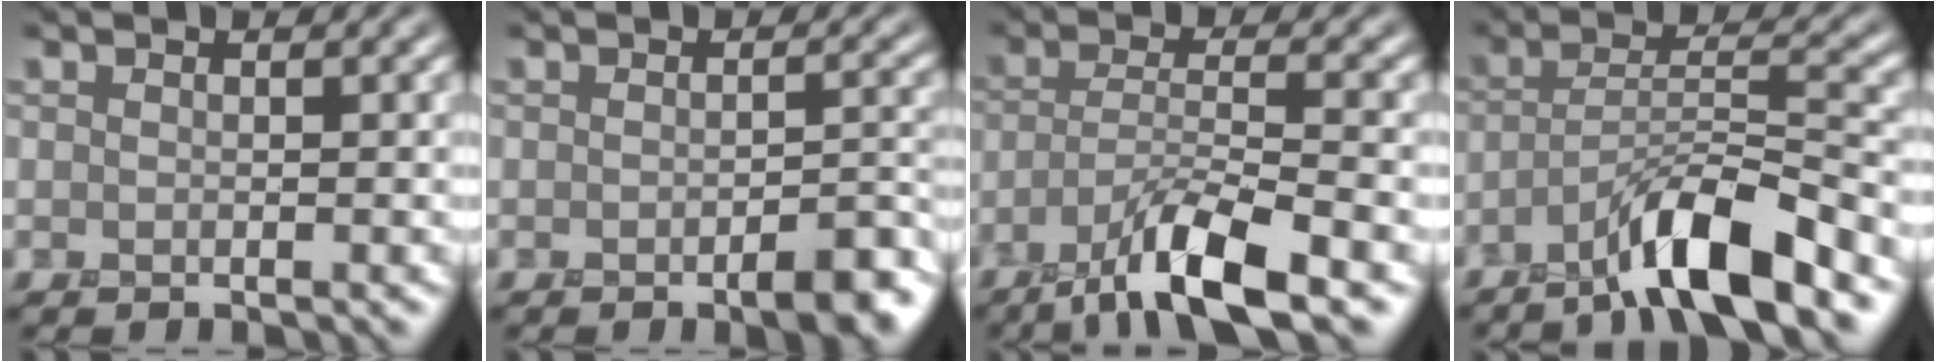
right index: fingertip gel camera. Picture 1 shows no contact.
{"total": 3.2, "force": [-1.8, 0.9, 2.5], "torque": [-0.035, 0.001, -0.027]}
{"total": 7.0, "force": [-4.5, 1.2, 5.2], "torque": [-0.090, 0.001, -0.090]}
{"total": 7.3, "force": [-4.9, 1.0, 5.3], "torque": [-0.088, 0.012, -0.089]}